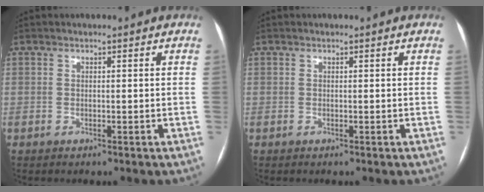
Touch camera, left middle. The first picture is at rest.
{"total": 0.0}